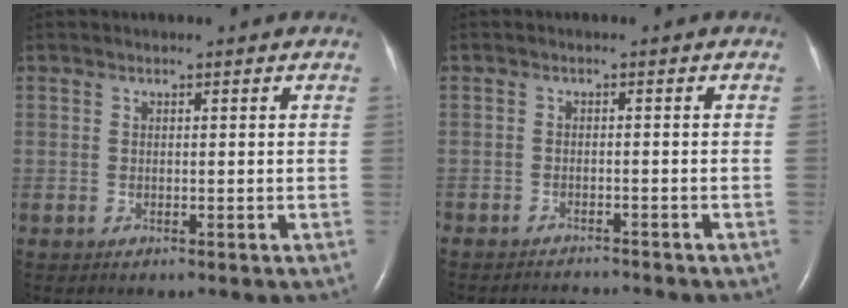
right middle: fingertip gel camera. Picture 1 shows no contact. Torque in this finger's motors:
{"motor_torque": [-0.12, 0.17, -0.06, -0.01]}